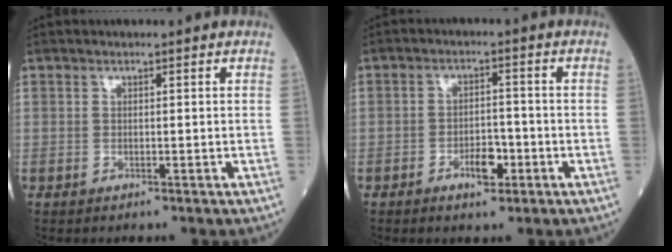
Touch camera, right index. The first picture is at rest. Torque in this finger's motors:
{"motor_torque": [0.08, -0.09, 0.03, 0.01]}